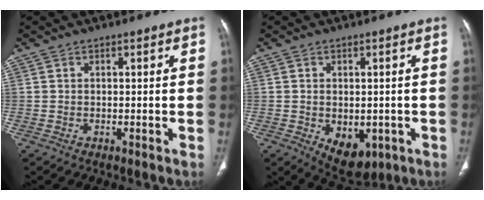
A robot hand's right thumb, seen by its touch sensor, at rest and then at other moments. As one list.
[{"total": 7.9, "force": [-2.3, 5.1, 5.6], "torque": [-0.061, -0.003, -0.015]}]